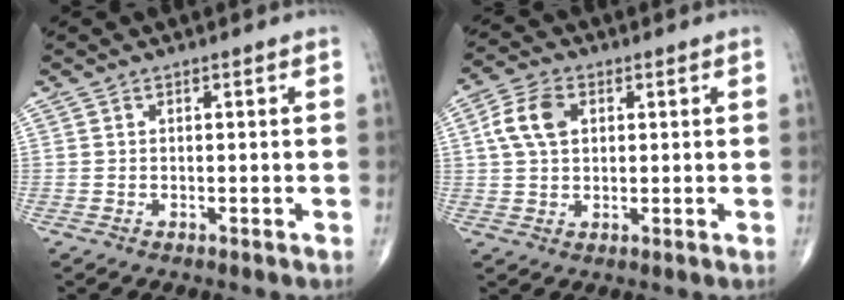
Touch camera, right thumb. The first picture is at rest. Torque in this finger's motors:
{"motor_torque": [0.01, 0.03, 0.05, -0.07, 0.06]}